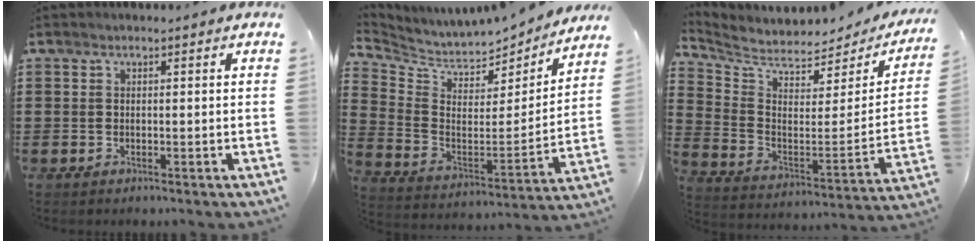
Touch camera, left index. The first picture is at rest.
{"total": 5.0, "force": [4.8, 1.4, 0.5], "torque": [-0.044, -0.051, 0.080]}
{"total": 4.6, "force": [4.3, 1.0, 1.3], "torque": [-0.054, -0.050, 0.070]}